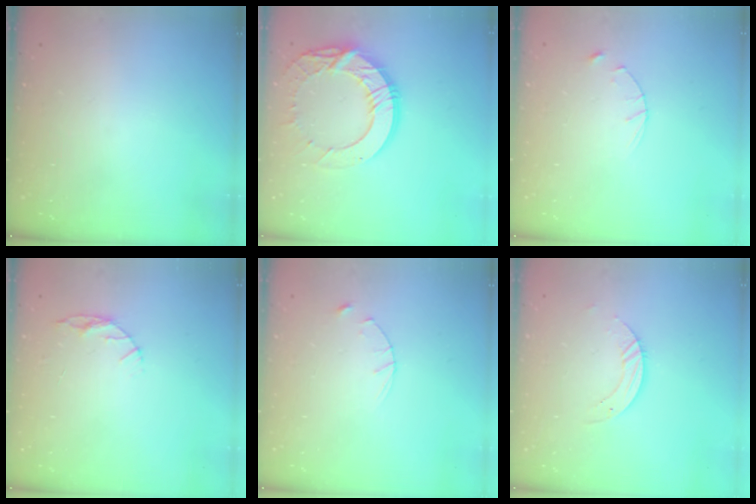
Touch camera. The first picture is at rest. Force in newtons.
{"total": 15.4, "press": 15.4, "slide": 0.9}
{"total": 2.8, "press": 2.8, "slide": 0.4}
{"total": 5.1, "press": 5.1, "slide": 0.5}
{"total": 2.8, "press": 2.8, "slide": 0.4}
{"total": 3.8, "press": 3.8, "slide": 0.2}